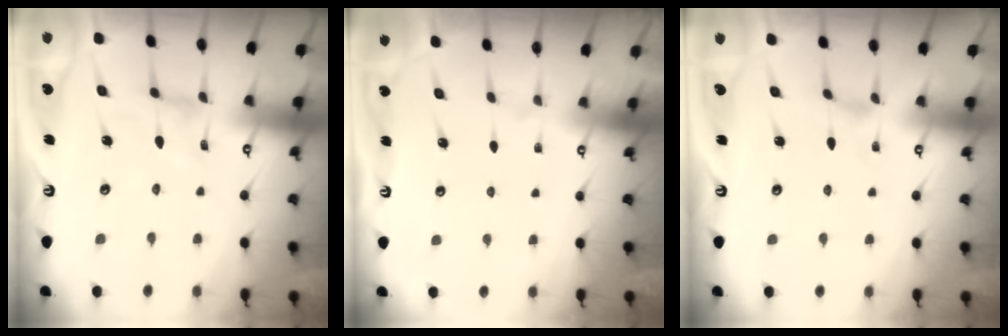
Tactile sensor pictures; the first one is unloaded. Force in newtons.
{"total": 0.0}
{"total": 0.0}